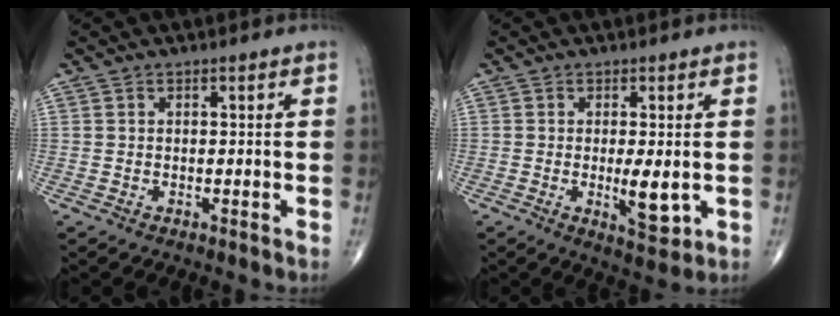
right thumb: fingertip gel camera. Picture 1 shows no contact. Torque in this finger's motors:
{"motor_torque": [2.61, 2.40, 1.31, -0.65, 0.45]}